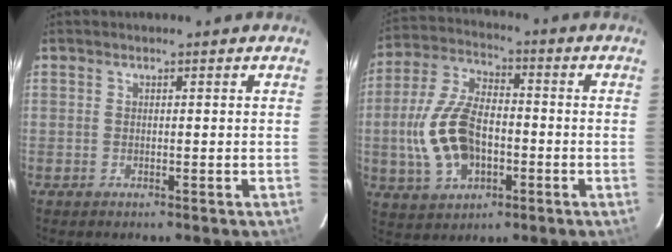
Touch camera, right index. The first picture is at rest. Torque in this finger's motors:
{"motor_torque": [1.50, -0.64, 0.74, 0.15]}